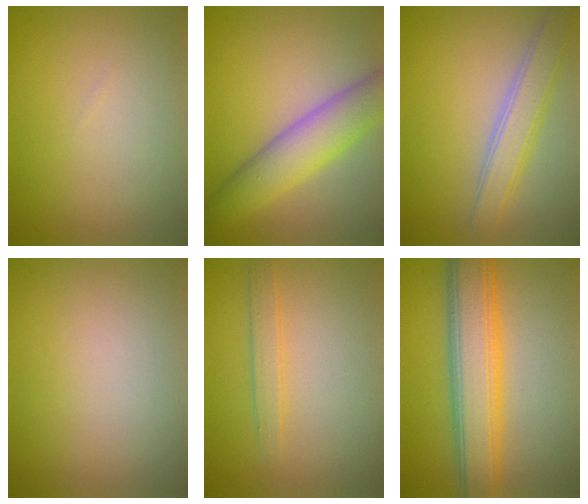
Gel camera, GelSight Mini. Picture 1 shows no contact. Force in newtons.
{"total": 6.2, "press": 6.2, "slide": 0.2}
{"total": 4.0, "press": 4.0, "slide": 0.1}
{"total": 0.0}
{"total": 1.7, "press": 1.7, "slide": 0.1}
{"total": 7.7, "press": 7.7, "slide": 0.3}